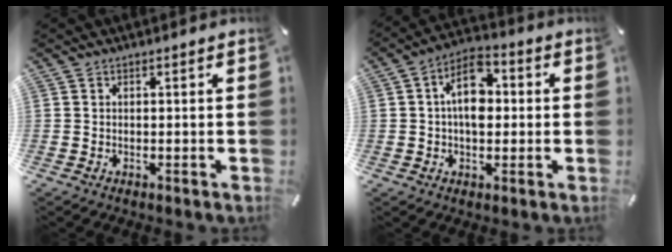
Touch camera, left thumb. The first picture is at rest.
{"total": 9.9, "force": [0.8, 6.5, 7.5], "torque": [-0.114, 0.006, 0.012]}